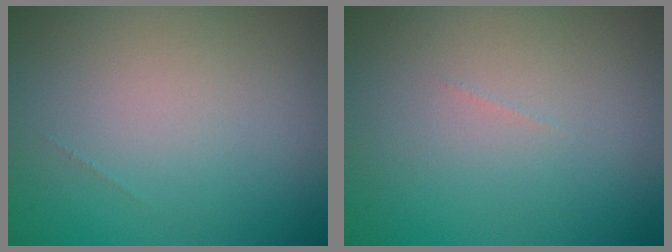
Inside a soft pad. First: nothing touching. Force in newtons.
{"total": 0.0}